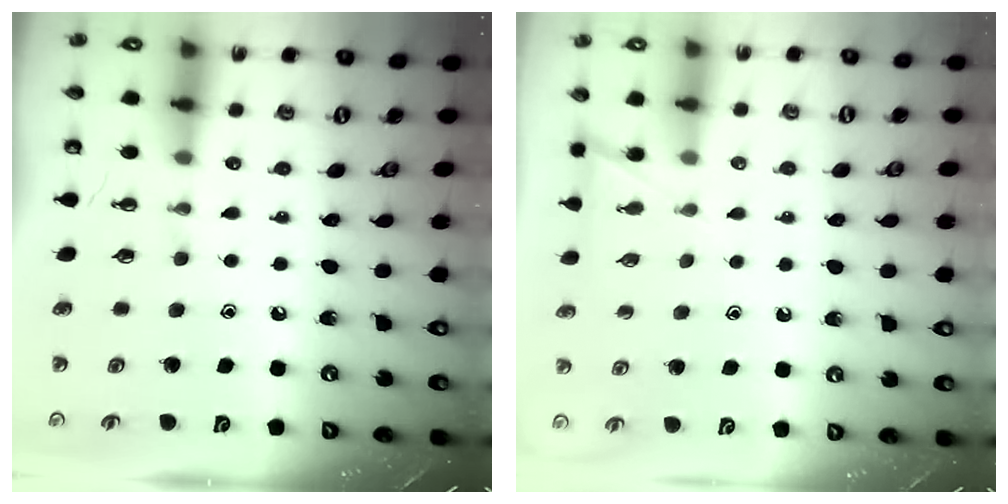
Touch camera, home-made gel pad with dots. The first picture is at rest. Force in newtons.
{"total": 4.1, "press": 4.1, "slide": 0.4}